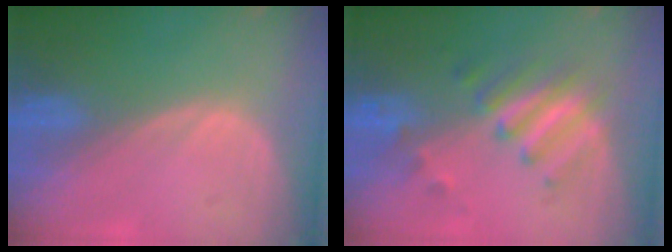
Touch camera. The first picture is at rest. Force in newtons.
{"total": 5.8, "press": 5.7, "slide": 0.9}